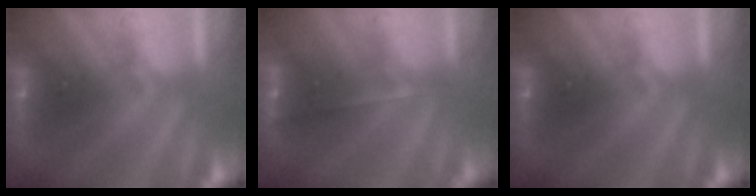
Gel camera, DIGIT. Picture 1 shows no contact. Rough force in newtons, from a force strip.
{"total": 1.8}
{"total": 0.0}